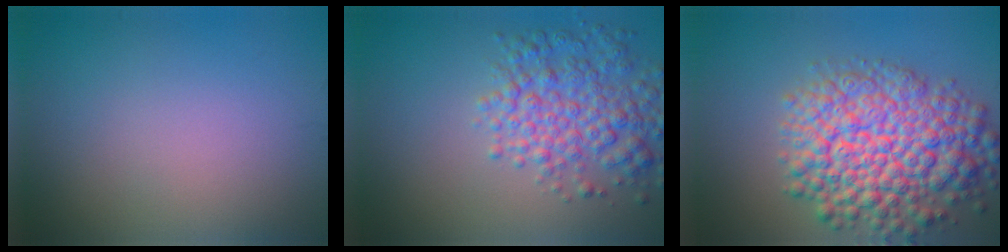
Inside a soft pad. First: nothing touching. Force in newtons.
{"total": 5.6, "press": 5.6, "slide": 0.2}
{"total": 10.2, "press": 10.2, "slide": 0.4}